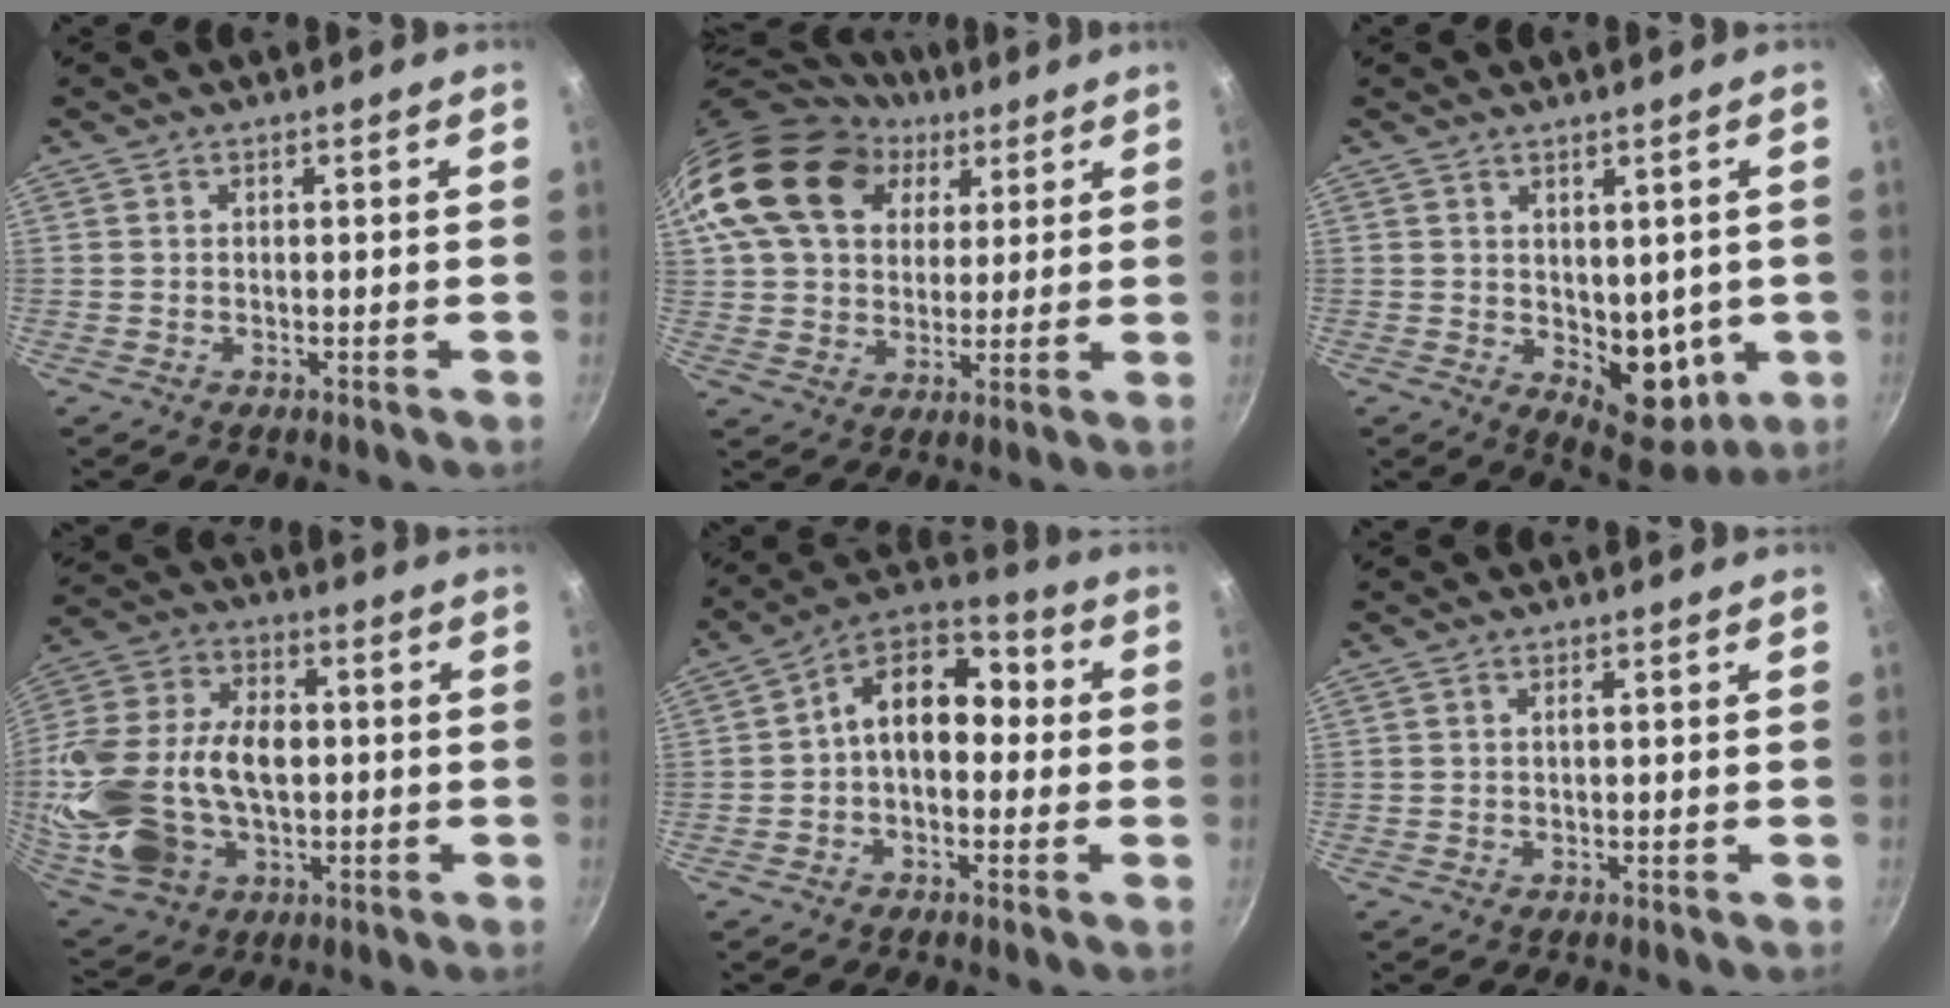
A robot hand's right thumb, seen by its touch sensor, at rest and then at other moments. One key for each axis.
{"total": 20.8, "fx": 8.7, "fy": 15.1, "fz": 11.4, "tx": -0.185, "ty": 0.005, "tz": 0.151}
{"total": 9.9, "fx": 0.0, "fy": 6.5, "fz": 7.5, "tx": -0.061, "ty": -0.026, "tz": 0.017}
{"total": 24.2, "fx": -1.5, "fy": 16.2, "fz": 17.9, "tx": -0.352, "ty": 0.025, "tz": -0.016}
{"total": 12.1, "fx": 0.4, "fy": 8.2, "fz": 8.9, "tx": -0.099, "ty": 0.044, "tz": -0.019}
{"total": 0.6, "fx": 0.2, "fy": 0.2, "fz": 0.5, "tx": -0.010, "ty": 0.002, "tz": 0.002}